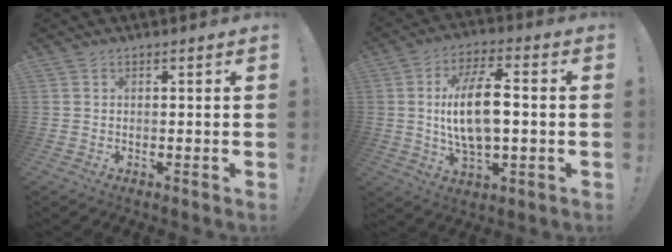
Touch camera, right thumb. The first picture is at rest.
{"total": 14.9, "force": [0.2, 6.4, 13.4], "torque": [-0.249, 0.005, -0.002]}